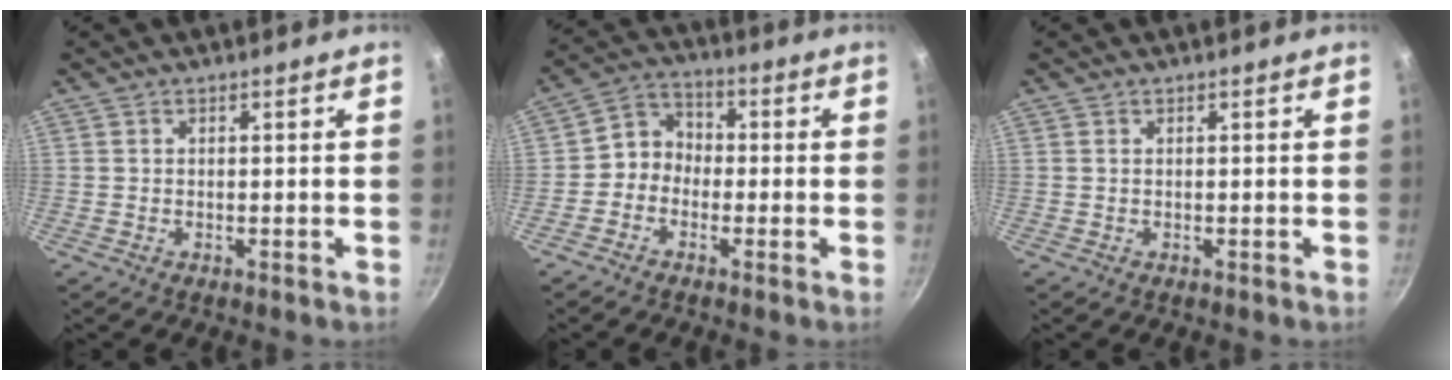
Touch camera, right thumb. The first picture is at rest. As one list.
[{"total": 5.9, "force": [-1.6, 5.1, 2.6], "torque": [-0.016, 0.032, -0.048]}, {"total": 0.0}]